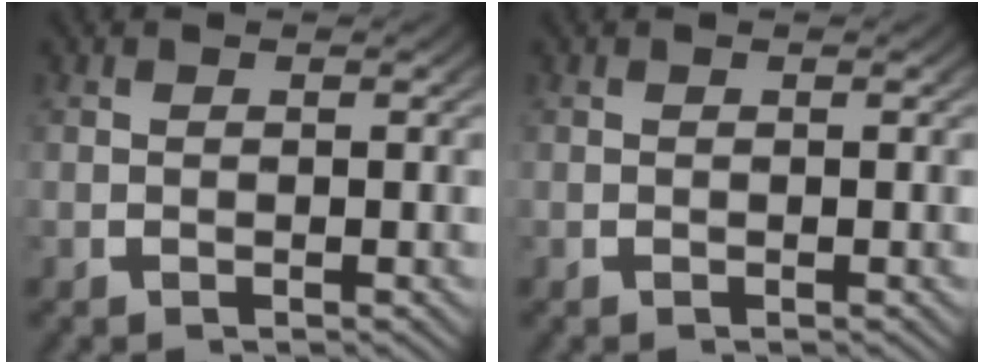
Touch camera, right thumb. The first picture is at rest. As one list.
[{"total": 0.0}]